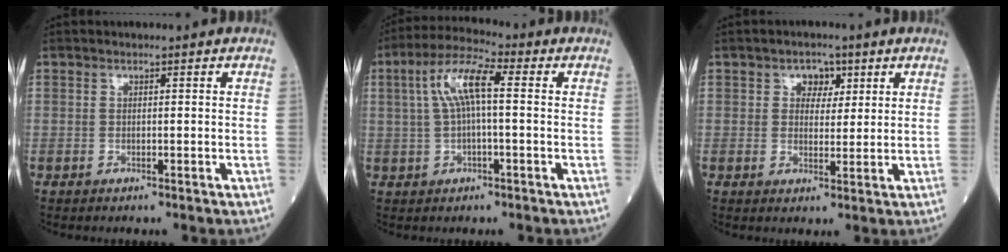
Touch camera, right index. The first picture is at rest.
{"total": 7.9, "force": [1.2, 1.7, 7.6], "torque": [-0.157, 0.029, 0.020]}
{"total": 3.5, "force": [1.6, 2.5, 1.8], "torque": [-0.020, 0.006, 0.023]}